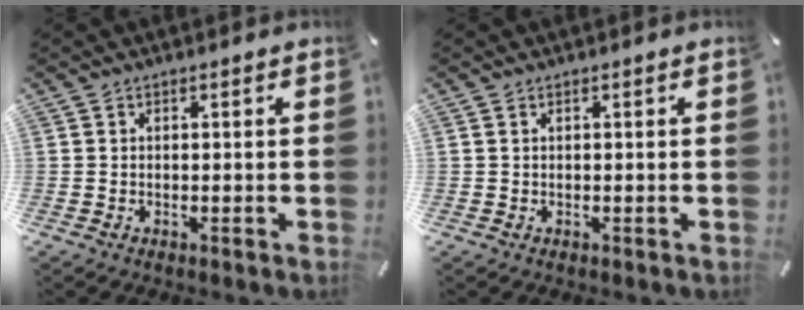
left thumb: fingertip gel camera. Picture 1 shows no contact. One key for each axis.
{"total": 0.0}